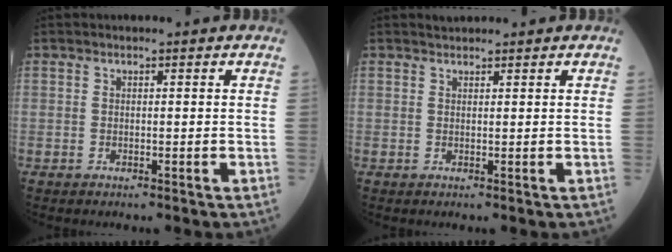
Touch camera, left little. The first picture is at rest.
{"total": 1.0, "force": [1.0, 0.2, 0.0], "torque": [-0.010, 0.008, 0.019]}